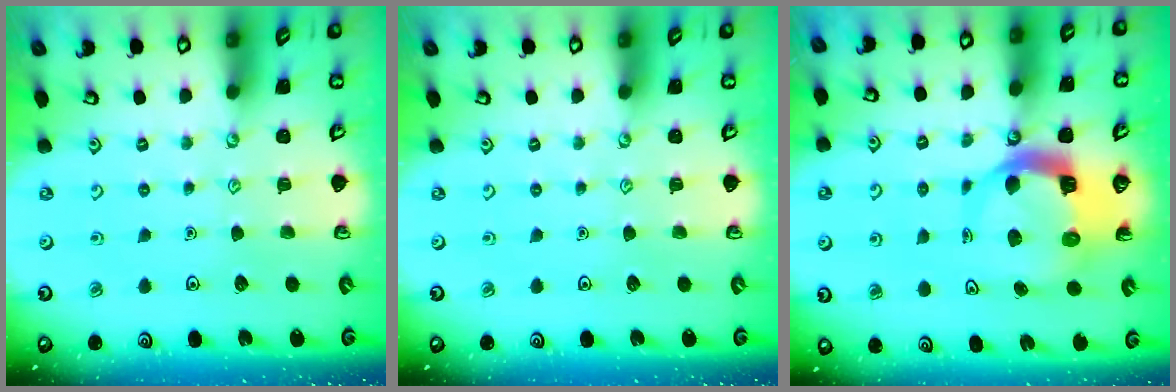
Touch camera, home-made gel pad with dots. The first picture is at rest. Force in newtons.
{"total": 0.0}
{"total": 8.0, "press": 8.0, "slide": 1.1}